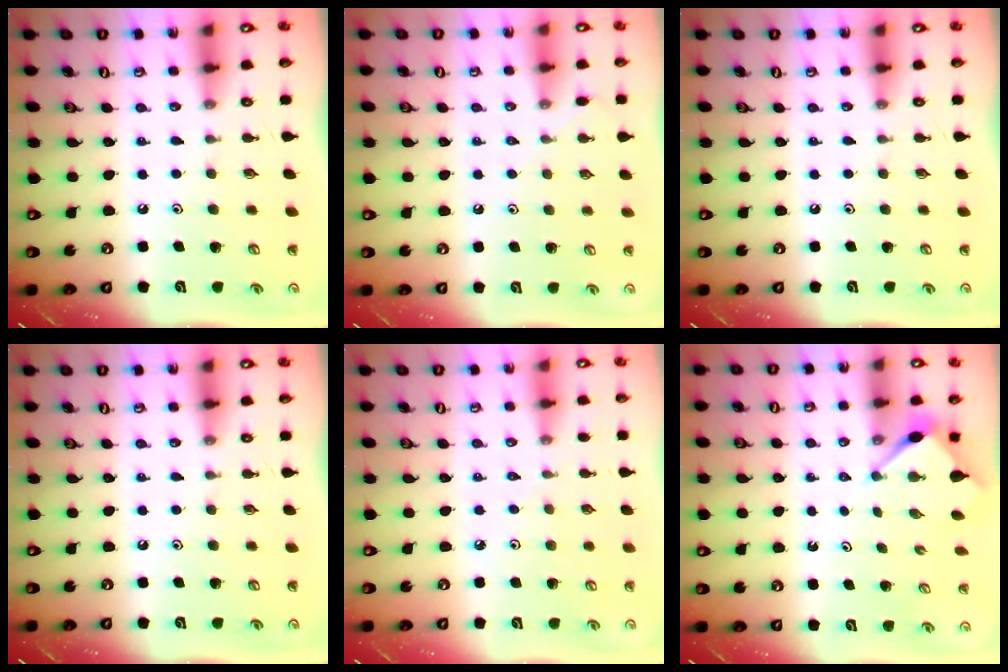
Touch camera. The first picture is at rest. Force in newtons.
{"total": 2.9, "press": 2.9, "slide": 0.6}
{"total": 0.0}
{"total": 0.0}
{"total": 1.9, "press": 1.8, "slide": 0.5}
{"total": 3.4, "press": 3.4, "slide": 0.4}